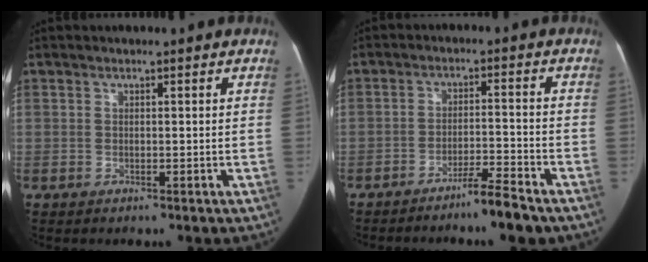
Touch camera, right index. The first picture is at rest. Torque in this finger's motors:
{"motor_torque": [0.38, -0.36, 0.06, 0.02]}